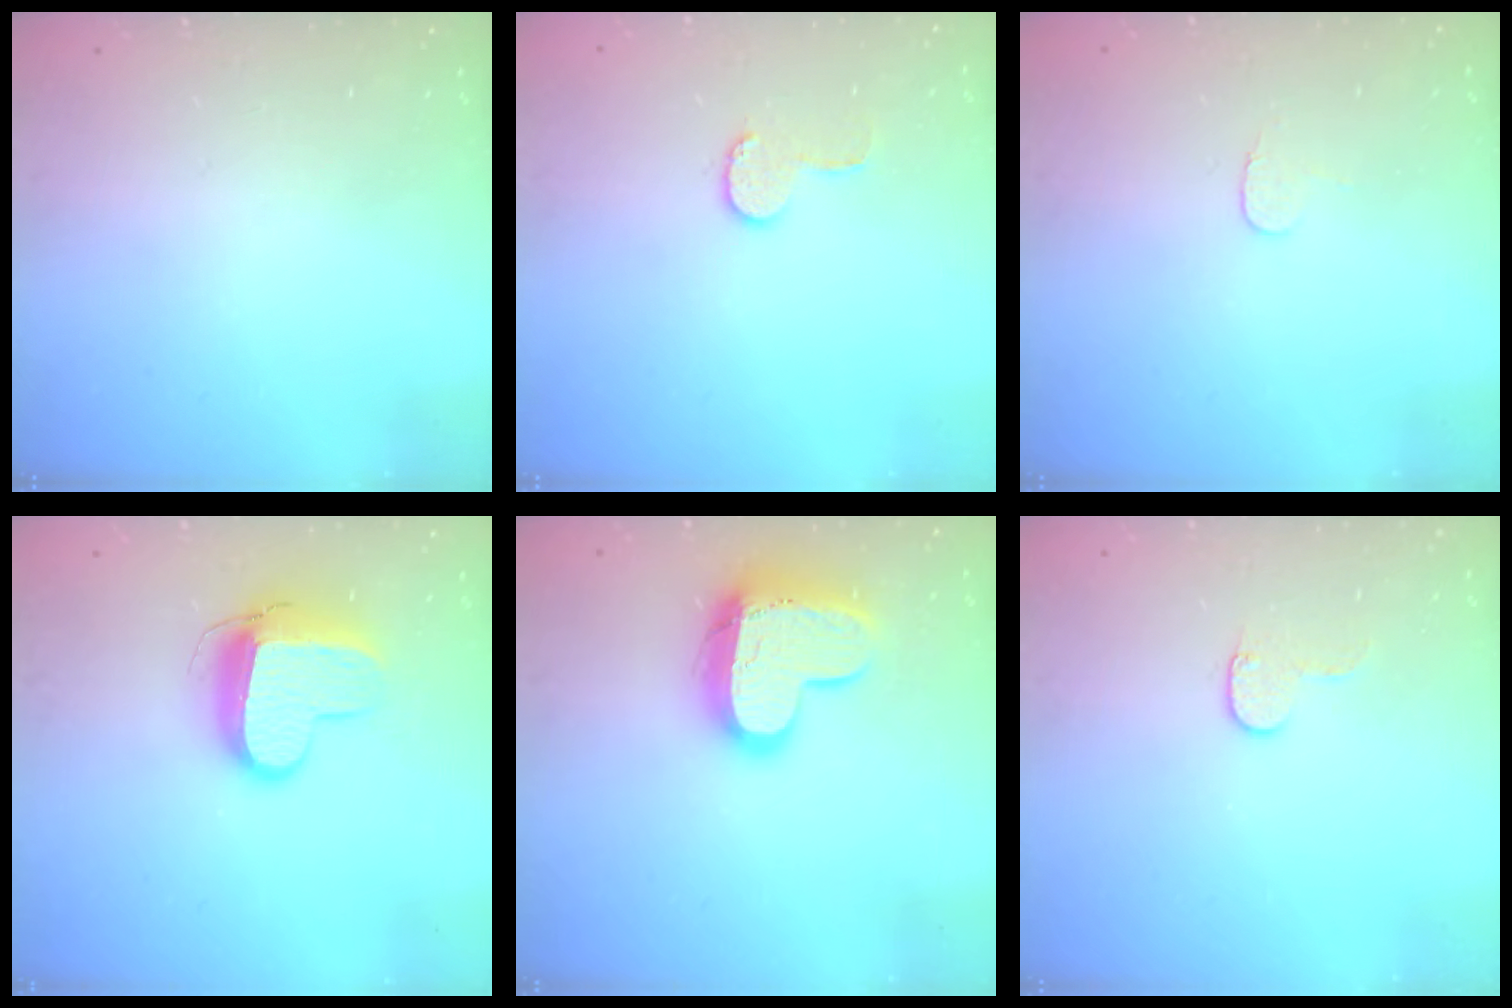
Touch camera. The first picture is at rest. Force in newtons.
{"total": 6.4, "press": 6.4, "slide": 0.6}
{"total": 4.3, "press": 4.3, "slide": 0.3}
{"total": 11.6, "press": 11.5, "slide": 1.3}
{"total": 15.1, "press": 15.0, "slide": 1.2}
{"total": 5.5, "press": 5.5, "slide": 0.5}